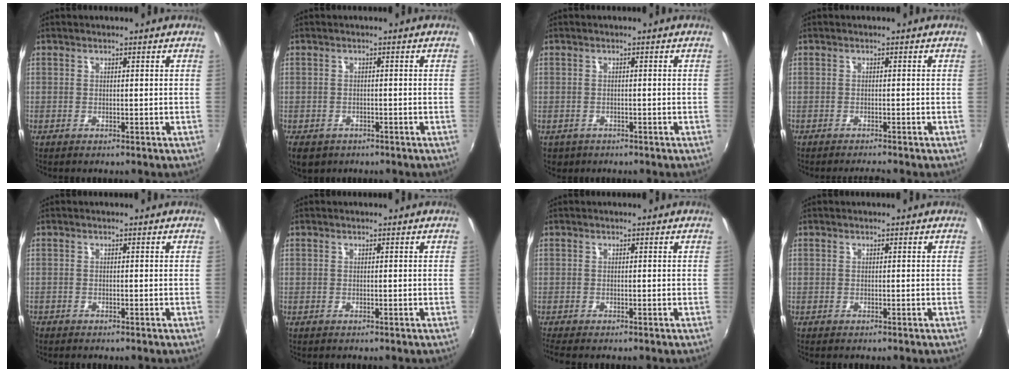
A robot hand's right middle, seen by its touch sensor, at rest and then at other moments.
{"total": 5.3, "force": [-3.1, 3.6, 2.4], "torque": [-0.058, -0.017, -0.046]}
{"total": 2.5, "force": [-1.2, 2.1, 0.8], "torque": [-0.022, -0.005, -0.015]}
{"total": 1.8, "force": [-1.8, -0.2, 0.5], "torque": [-0.015, -0.011, -0.033]}
{"total": 1.1, "force": [-0.9, 0.6, 0.1], "torque": [-0.007, -0.003, -0.019]}
{"total": 0.0}
{"total": 1.7, "force": [-1.4, 0.3, 0.9], "torque": [-0.020, -0.011, -0.023]}
{"total": 0.0}